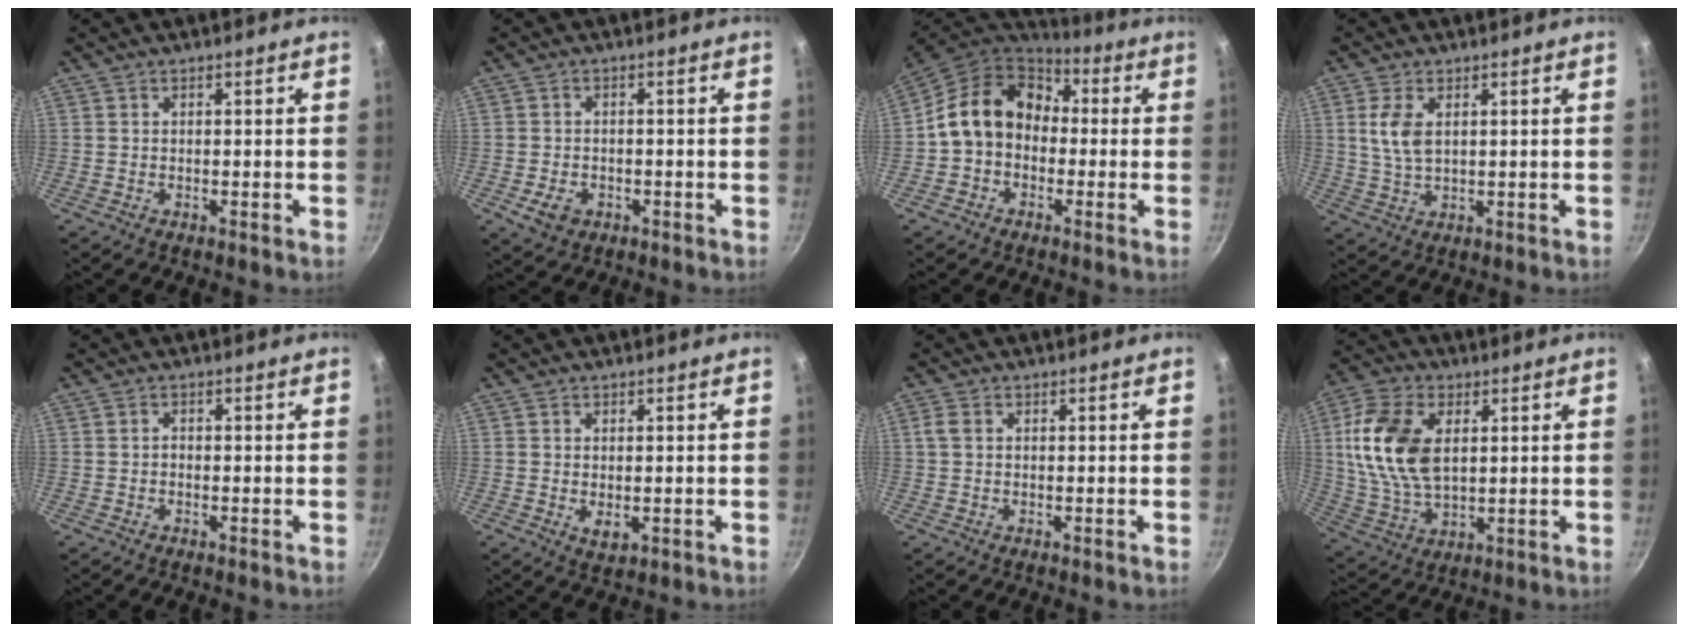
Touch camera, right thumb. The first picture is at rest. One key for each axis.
{"total": 4.6, "fx": -1.7, "fy": 3.5, "fz": 2.6, "tx": -0.039, "ty": 0.009, "tz": -0.021}
{"total": 14.3, "fx": 0.2, "fy": 11.5, "fz": 8.5, "tx": -0.111, "ty": 0.045, "tz": -0.017}
{"total": 5.8, "fx": 1.6, "fy": 3.0, "fz": 4.7, "tx": -0.096, "ty": -0.007, "tz": 0.033}
{"total": 0.6, "fx": -0.4, "fy": 0.4, "fz": 0.3, "tx": -0.006, "ty": 0.004, "tz": -0.010}
{"total": 2.8, "fx": -0.2, "fy": 1.7, "fz": 2.2, "tx": -0.036, "ty": -0.008, "tz": 0.001}
{"total": 1.8, "fx": 0.3, "fy": 1.3, "fz": 1.2, "tx": -0.026, "ty": 0.005, "tz": 0.005}
{"total": 15.9, "fx": 3.3, "fy": 9.5, "fz": 12.3, "tx": -0.229, "ty": -0.005, "tz": 0.065}